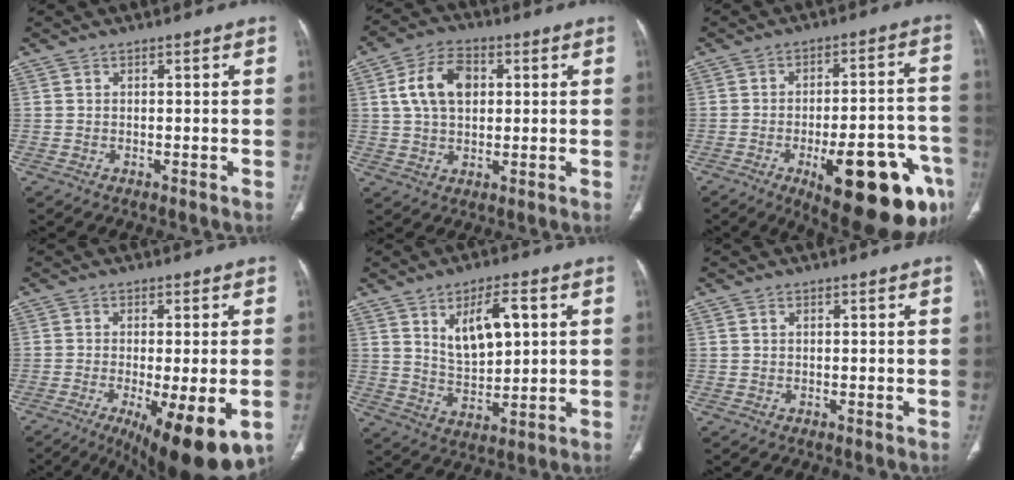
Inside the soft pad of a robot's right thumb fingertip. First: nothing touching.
{"total": 10.0, "force": [2.3, 6.5, 7.3], "torque": [-0.123, 0.009, 0.039]}
{"total": 23.6, "force": [-10.5, 7.8, 19.6], "torque": [-0.193, 0.043, -0.132]}
{"total": 14.9, "force": [-6.3, 4.0, 12.9], "torque": [-0.170, -0.019, -0.086]}
{"total": 10.0, "force": [3.5, 4.7, 8.2], "torque": [-0.120, -0.012, 0.070]}
{"total": 0.0}